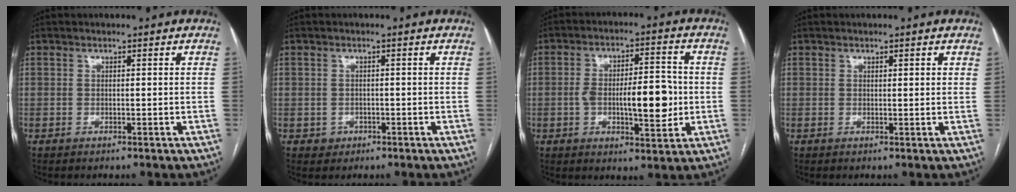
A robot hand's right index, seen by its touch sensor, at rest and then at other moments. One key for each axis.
{"total": 1.7, "fx": -0.6, "fy": 1.6, "fz": 0.2, "tx": 0.001, "ty": 0.007, "tz": -0.004}
{"total": 11.1, "fx": -1.2, "fy": 3.6, "fz": 10.4, "tx": -0.173, "ty": 0.013, "tz": -0.013}
{"total": 1.1, "fx": 0.7, "fy": 0.3, "fz": 0.8, "tx": -0.015, "ty": 0.001, "tz": 0.006}